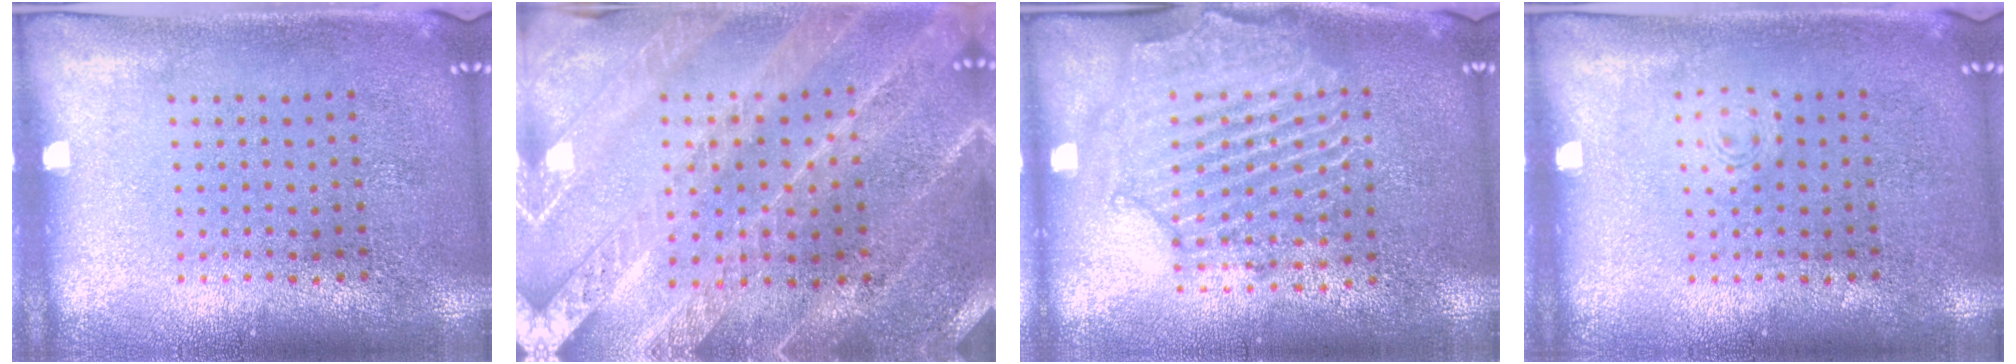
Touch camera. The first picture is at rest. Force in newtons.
{"total": 2.4, "press": 2.4, "slide": 0.3}
{"total": 2.3, "press": 2.1, "slide": 0.7}
{"total": 0.6, "press": 0.6, "slide": 0.2}